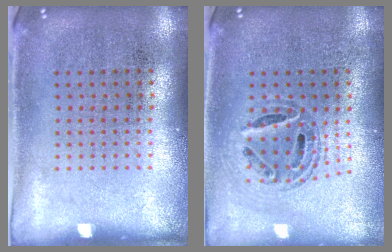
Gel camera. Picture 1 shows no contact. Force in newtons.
{"total": 0.8, "press": 0.8, "slide": 0.1}